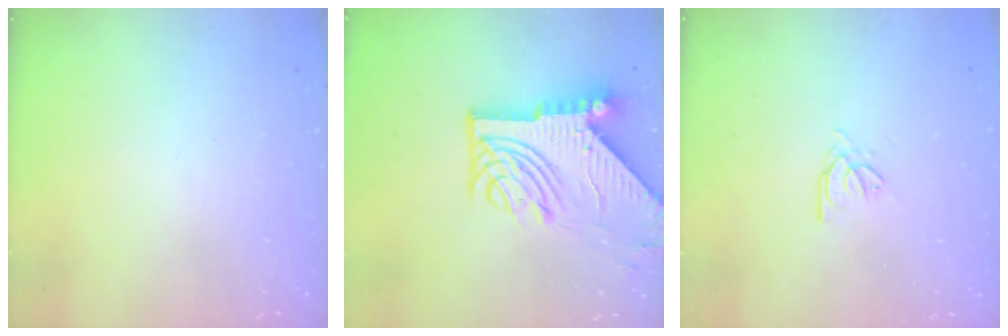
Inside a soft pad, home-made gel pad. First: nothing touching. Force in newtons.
{"total": 14.3, "press": 14.2, "slide": 1.7}
{"total": 2.7, "press": 2.7, "slide": 0.4}